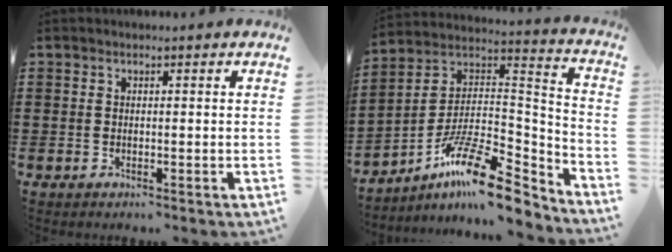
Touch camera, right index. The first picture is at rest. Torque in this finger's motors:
{"motor_torque": [0.44, 0.81, -0.49, -0.21]}